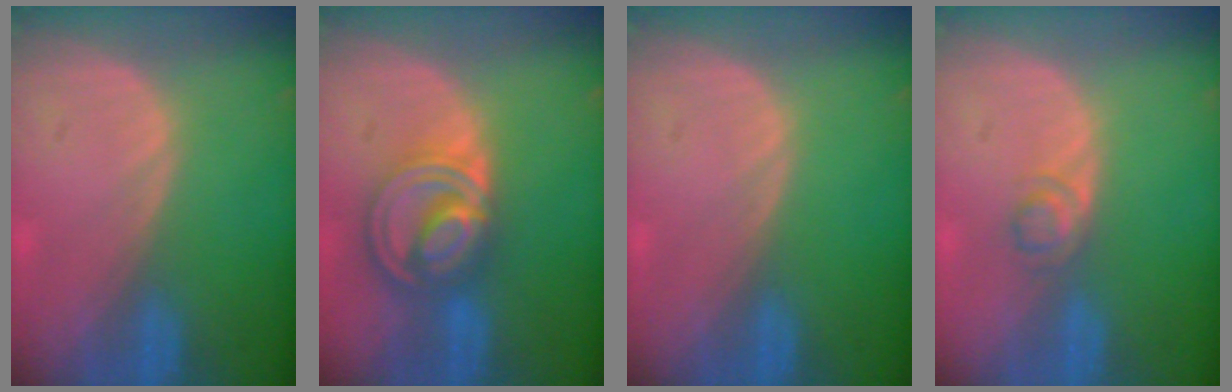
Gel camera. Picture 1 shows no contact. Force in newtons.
{"total": 8.8, "press": 7.4, "slide": 4.7}
{"total": 0.0}
{"total": 2.2, "press": 2.2, "slide": 0.2}